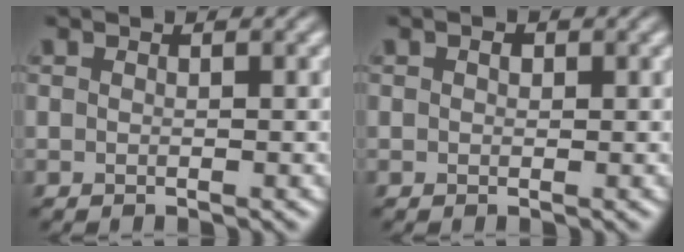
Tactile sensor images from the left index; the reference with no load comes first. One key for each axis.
{"total": 0.7, "fx": 0.2, "fy": 0.5, "fz": 0.4, "tx": -0.006, "ty": -0.001, "tz": 0.000}